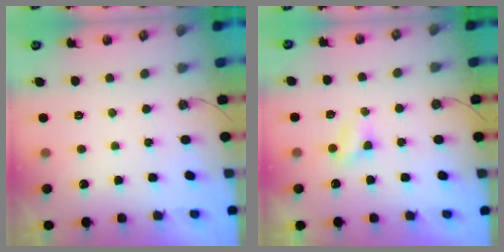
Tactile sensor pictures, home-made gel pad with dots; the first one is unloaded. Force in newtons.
{"total": 3.3, "press": 3.3, "slide": 0.4}